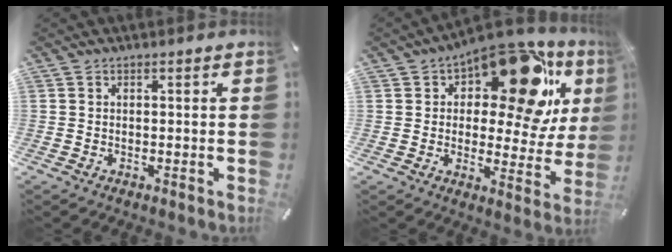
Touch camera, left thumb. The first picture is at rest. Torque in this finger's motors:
{"motor_torque": [2.23, 2.24, 0.52, -0.27, 0.17]}